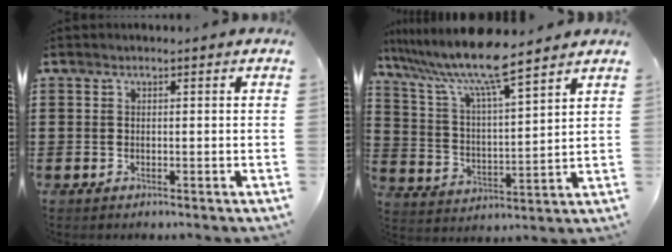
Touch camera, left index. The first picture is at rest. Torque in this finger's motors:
{"motor_torque": [1.49, -0.65, 1.01, 0.21]}